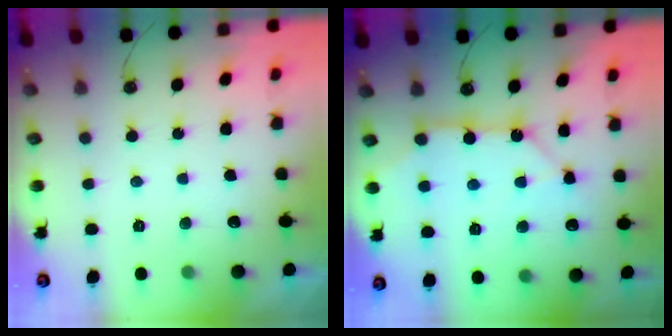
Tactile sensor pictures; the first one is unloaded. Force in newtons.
{"total": 12.3, "press": 12.2, "slide": 1.6}